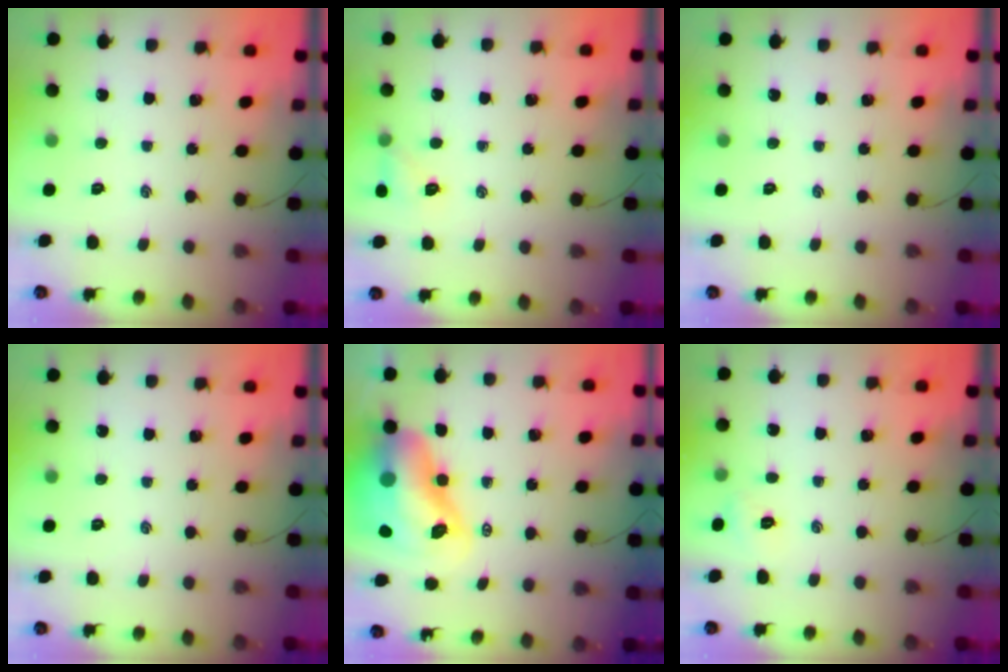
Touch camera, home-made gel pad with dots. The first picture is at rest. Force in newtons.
{"total": 6.6, "press": 6.4, "slide": 1.9}
{"total": 0.0}
{"total": 0.0}
{"total": 16.4, "press": 15.7, "slide": 4.8}
{"total": 2.2, "press": 2.1, "slide": 0.6}